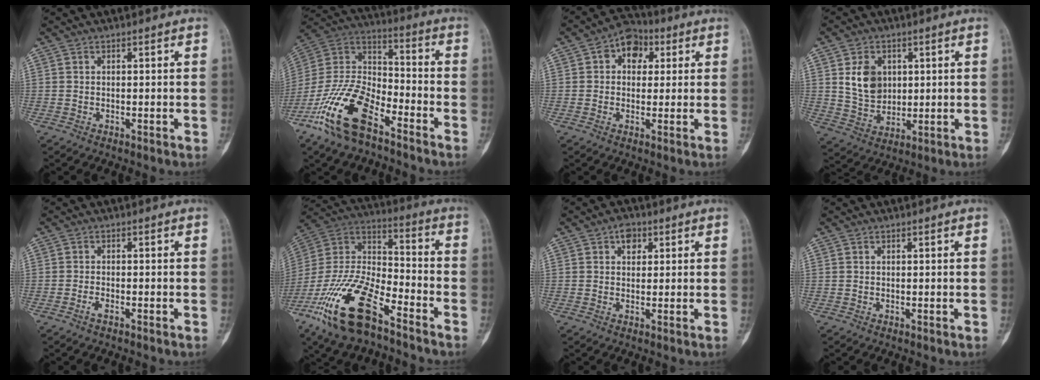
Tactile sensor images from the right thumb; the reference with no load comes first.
{"total": 18.3, "force": [-11.1, 7.8, 12.3], "torque": [-0.245, 0.062, -0.216]}
{"total": 7.7, "force": [2.4, 5.6, 4.6], "torque": [-0.036, 0.012, 0.028]}
{"total": 8.5, "force": [2.3, 6.5, 4.9], "torque": [-0.059, -0.017, 0.051]}
{"total": 1.6, "force": [-1.1, 0.4, 1.1], "torque": [-0.028, 0.006, -0.021]}
{"total": 21.7, "force": [-13.2, 8.2, 15.2], "torque": [-0.323, 0.052, -0.249]}
{"total": 3.1, "force": [1.3, 2.2, 1.8], "torque": [-0.013, 0.003, 0.015]}
{"total": 0.0}